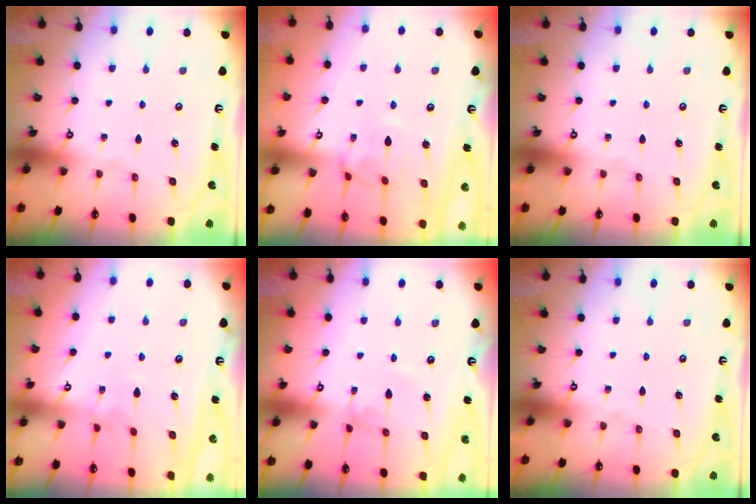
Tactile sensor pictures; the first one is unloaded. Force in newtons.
{"total": 2.2, "press": 2.1, "slide": 0.5}
{"total": 0.0}
{"total": 3.3, "press": 3.3, "slide": 0.2}
{"total": 2.8, "press": 2.8, "slide": 0.1}
{"total": 0.0}